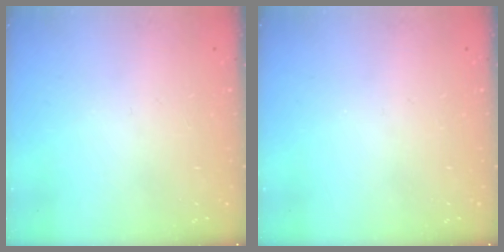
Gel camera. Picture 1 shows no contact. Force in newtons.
{"total": 0.0}